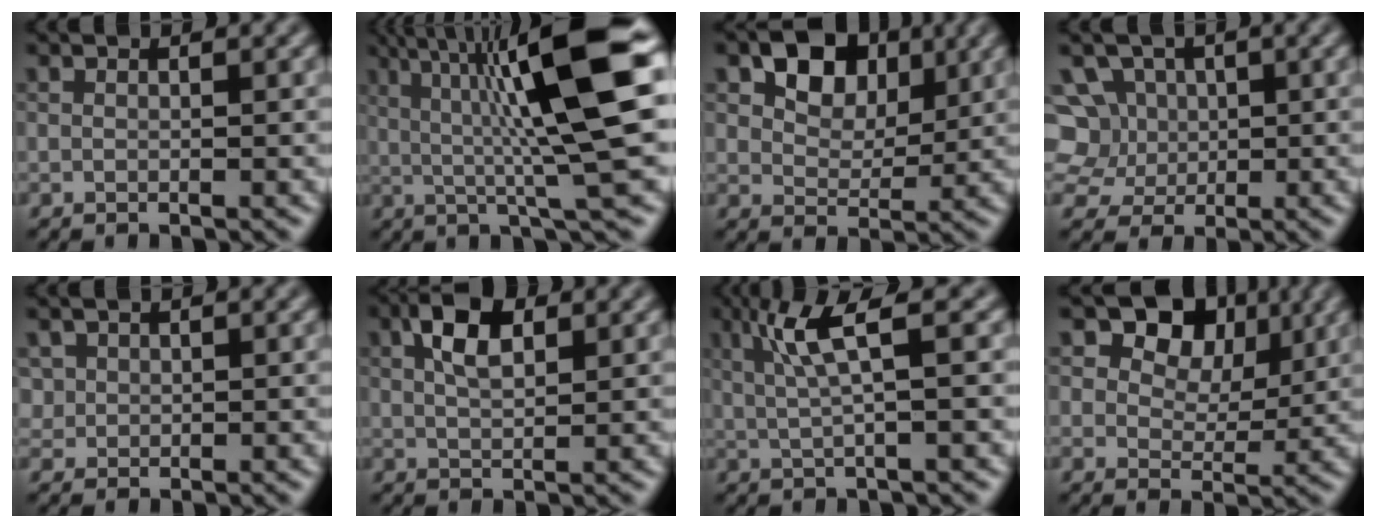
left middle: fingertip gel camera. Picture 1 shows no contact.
{"total": 12.3, "force": [1.9, 1.7, 12.0], "torque": [-0.185, 0.020, 0.034]}
{"total": 4.8, "force": [1.9, 3.4, 2.8], "torque": [-0.049, 0.001, 0.029]}
{"total": 8.3, "force": [2.5, 7.1, 3.5], "torque": [-0.065, 0.043, 0.021]}
{"total": 0.7, "force": [0.2, 0.5, -0.4], "torque": [0.004, 0.002, 0.019]}
{"total": 3.8, "force": [1.1, 1.9, 3.1], "torque": [-0.067, 0.012, 0.025]}
{"total": 3.7, "force": [0.6, 0.1, 3.6], "torque": [-0.080, 0.005, 0.024]}
{"total": 6.9, "force": [3.6, 4.7, 3.5], "torque": [-0.073, 0.005, 0.069]}